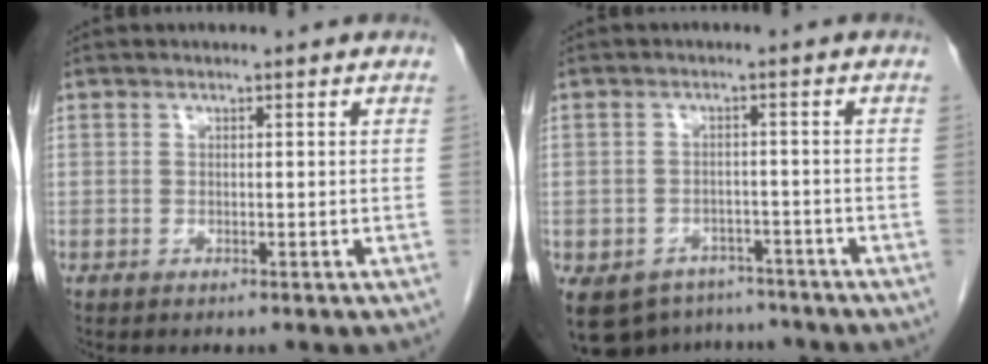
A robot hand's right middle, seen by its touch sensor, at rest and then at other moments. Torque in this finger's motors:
{"motor_torque": [1.19, -0.95, 0.62, 0.12]}